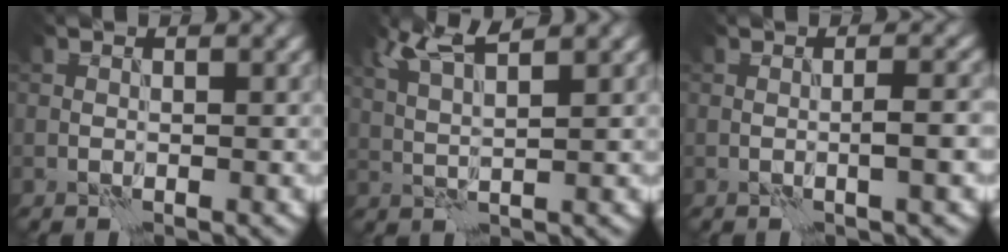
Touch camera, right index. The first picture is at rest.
{"total": 4.3, "force": [2.8, 0.7, 3.3], "torque": [-0.072, 0.010, 0.054]}
{"total": 2.0, "force": [-0.4, 0.0, 1.9], "torque": [-0.033, 0.006, -0.008]}